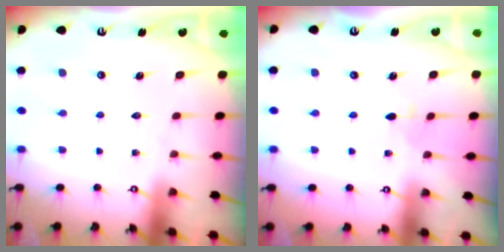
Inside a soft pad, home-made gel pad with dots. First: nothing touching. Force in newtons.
{"total": 2.8, "press": 2.7, "slide": 0.6}